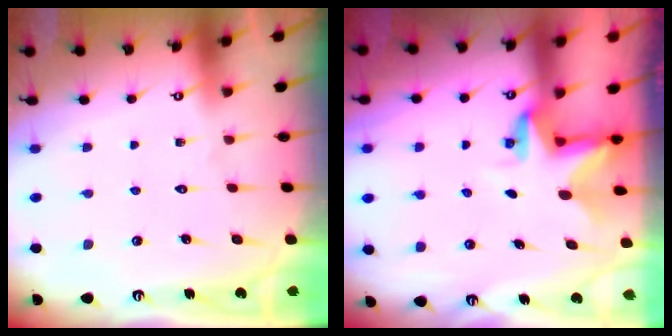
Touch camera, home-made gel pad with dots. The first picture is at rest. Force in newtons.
{"total": 3.0, "press": 3.0, "slide": 0.1}